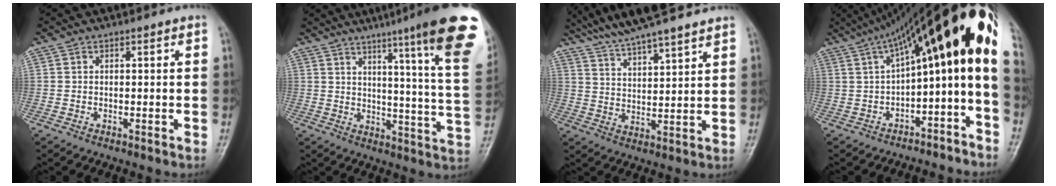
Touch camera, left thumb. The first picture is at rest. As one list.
[{"total": 23.1, "force": [14.4, 0.9, 18.0], "torque": [-0.218, -0.078, 0.175]}, {"total": 15.2, "force": [13.1, 2.0, 7.4], "torque": [-0.108, -0.035, 0.222]}, {"total": 19.5, "force": [-0.2, 6.1, 18.6], "torque": [-0.241, 0.102, 0.004]}]